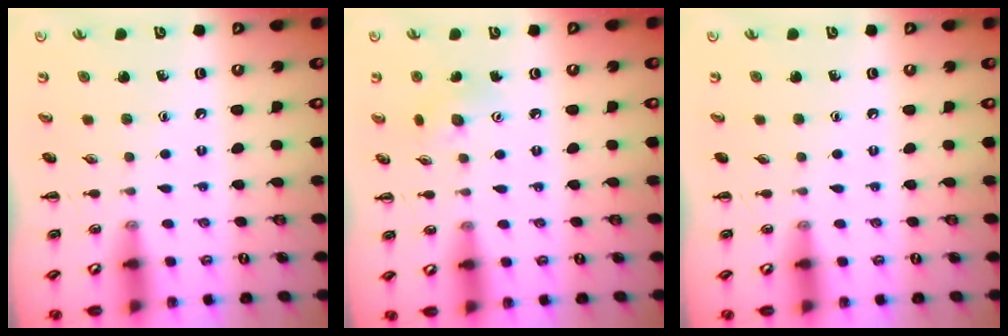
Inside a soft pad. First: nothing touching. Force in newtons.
{"total": 3.7, "press": 3.6, "slide": 0.9}
{"total": 0.0}